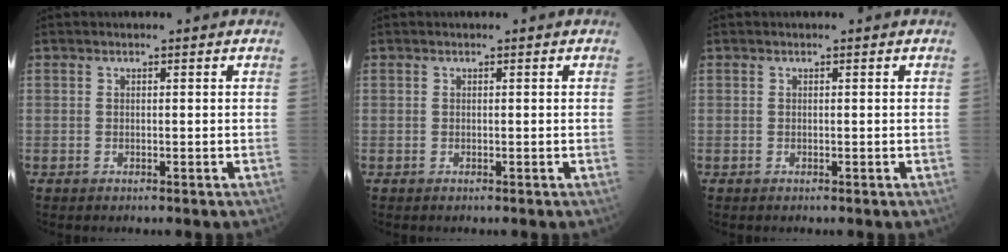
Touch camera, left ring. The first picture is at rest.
{"total": 0.0}
{"total": 0.0}